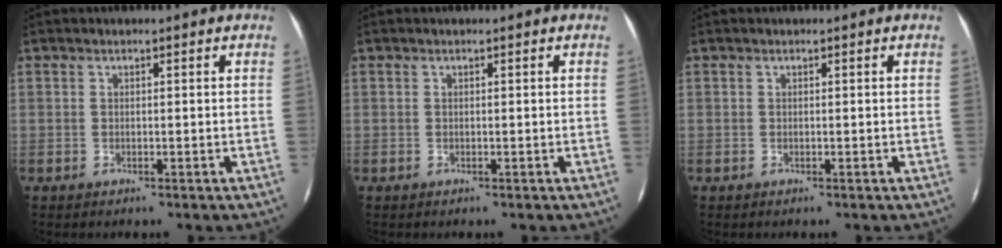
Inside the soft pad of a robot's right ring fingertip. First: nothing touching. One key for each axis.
{"total": 0.0}
{"total": 0.0}